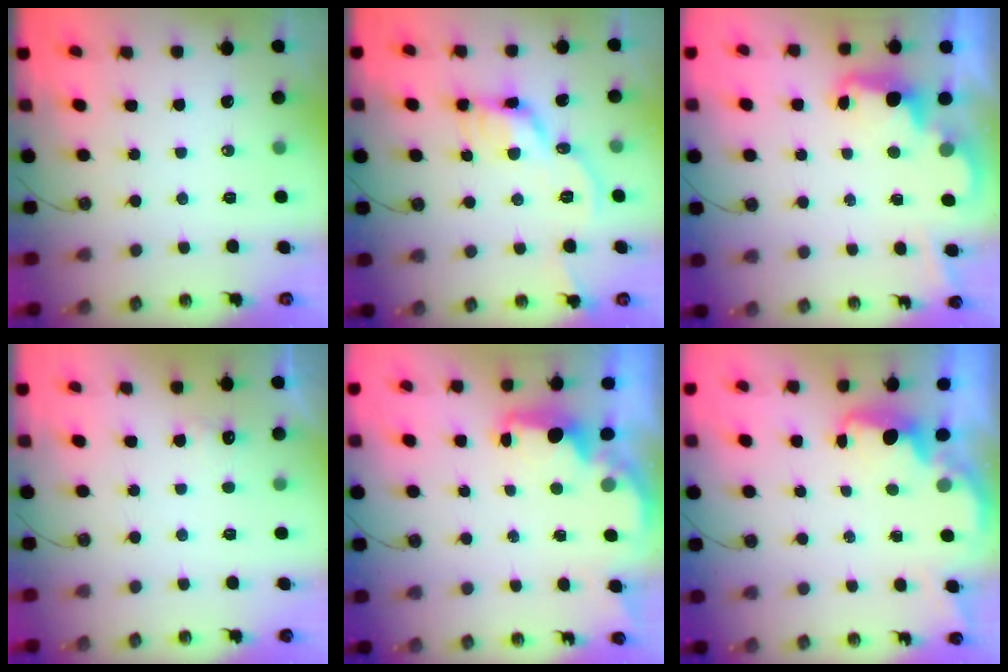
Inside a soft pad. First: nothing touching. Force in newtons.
{"total": 10.1, "press": 10.0, "slide": 1.4}
{"total": 2.5, "press": 2.5, "slide": 0.5}
{"total": 4.6, "press": 4.5, "slide": 1.1}
{"total": 2.4, "press": 2.2, "slide": 0.7}
{"total": 1.9, "press": 1.7, "slide": 0.7}